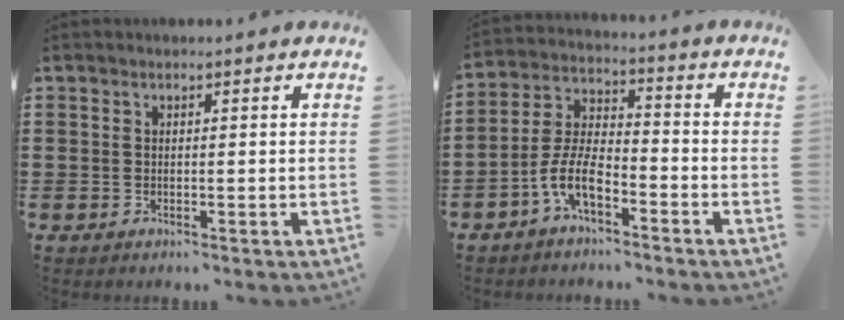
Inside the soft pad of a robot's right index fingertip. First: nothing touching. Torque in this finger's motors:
{"motor_torque": [1.07, 1.06, 0.25, 0.10]}